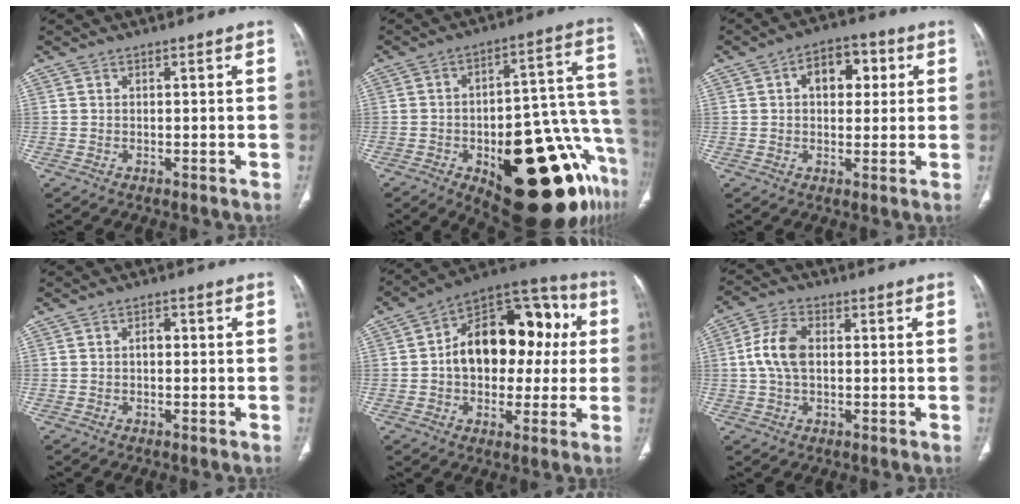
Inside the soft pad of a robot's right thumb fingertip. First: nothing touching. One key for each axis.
{"total": 29.1, "fx": -13.5, "fy": 11.1, "fz": 23.2, "tx": -0.221, "ty": 0.083, "tz": -0.179}
{"total": 8.5, "fx": 2.2, "fy": 5.5, "fz": 6.1, "tx": -0.053, "ty": 0.009, "tz": 0.026}
{"total": 1.6, "fx": -0.1, "fy": 1.0, "fz": 1.3, "tx": -0.014, "ty": 0.007, "tz": -0.006}
{"total": 21.6, "fx": 1.8, "fy": 13.9, "fz": 16.4, "tx": -0.193, "ty": 0.044, "tz": 0.021}
{"total": 7.8, "fx": 0.4, "fy": 4.8, "fz": 6.1, "tx": -0.127, "ty": 0.018, "tz": 0.003}